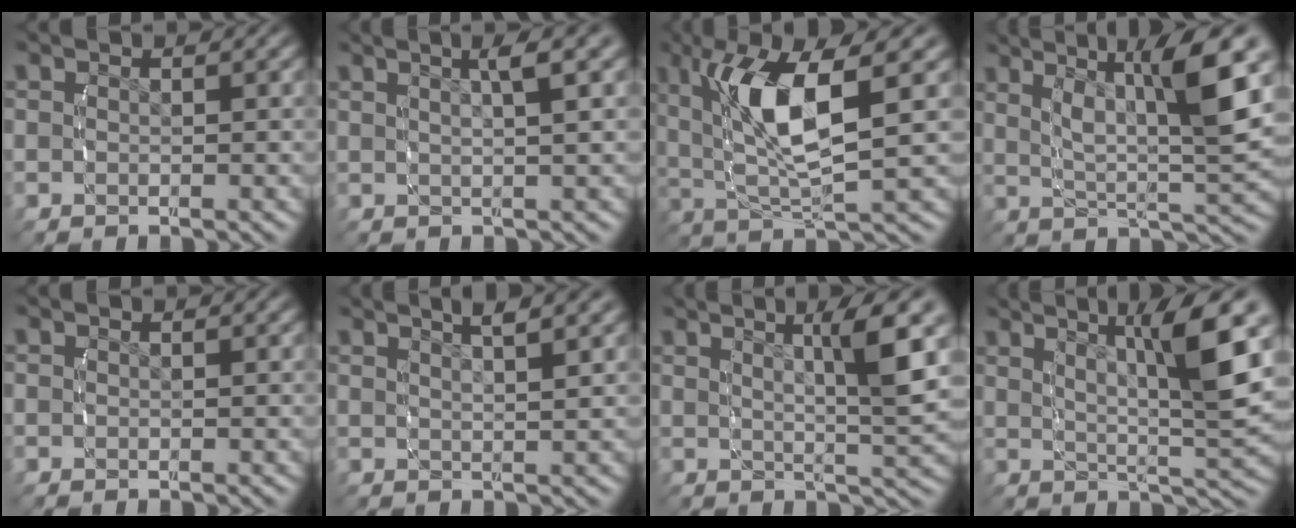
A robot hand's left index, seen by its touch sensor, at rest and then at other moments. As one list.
[{"total": 4.7, "force": [2.8, 0.7, 3.7], "torque": [-0.046, 0.019, 0.040]}, {"total": 8.2, "force": [2.0, 3.0, 7.4], "torque": [-0.153, -0.004, 0.044]}, {"total": 10.4, "force": [3.6, 3.0, 9.3], "torque": [-0.127, 0.012, 0.055]}, {"total": 0.0}, {"total": 4.6, "force": [3.5, 0.3, 3.1], "torque": [-0.042, 0.010, 0.058]}, {"total": 8.2, "force": [3.9, 1.6, 7.1], "torque": [-0.092, 0.013, 0.060]}, {"total": 10.2, "force": [4.3, 2.3, 8.9], "torque": [-0.116, 0.017, 0.064]}]